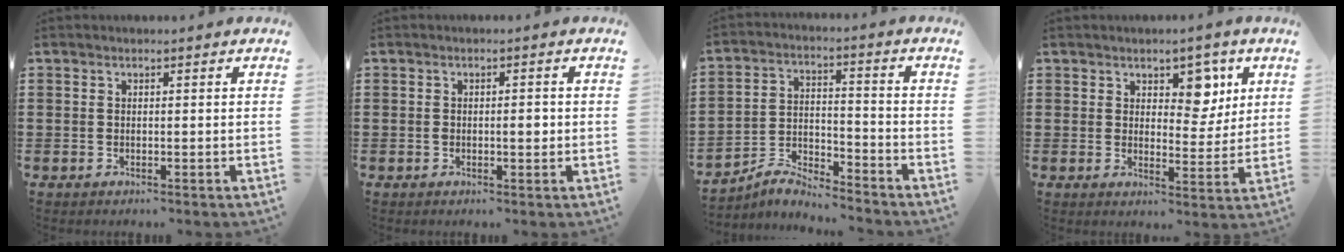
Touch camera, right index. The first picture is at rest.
{"total": 2.0, "force": [-0.2, 0.8, 1.8], "torque": [-0.034, 0.004, -0.005]}
{"total": 4.7, "force": [-4.5, 0.6, 1.0], "torque": [-0.027, 0.004, -0.094]}
{"total": 6.1, "force": [3.4, 3.9, 3.2], "torque": [-0.049, 0.000, 0.055]}